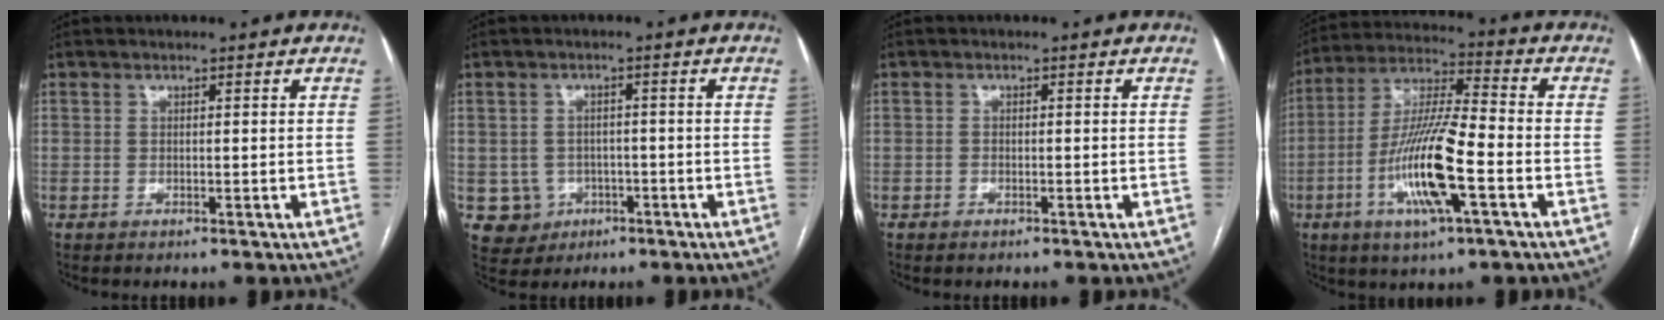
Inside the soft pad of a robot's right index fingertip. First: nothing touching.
{"total": 4.9, "force": [-1.4, 4.6, 0.4], "torque": [0.000, 0.009, -0.014]}
{"total": 0.7, "force": [-0.6, 0.4, 0.2], "torque": [-0.006, 0.001, -0.007]}
{"total": 14.7, "force": [-4.6, 1.7, 13.8], "torque": [-0.276, -0.008, -0.086]}